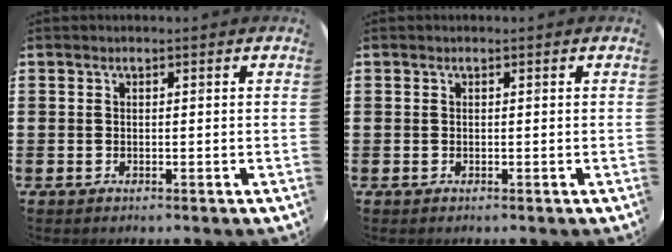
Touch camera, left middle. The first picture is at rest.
{"total": 0.0}